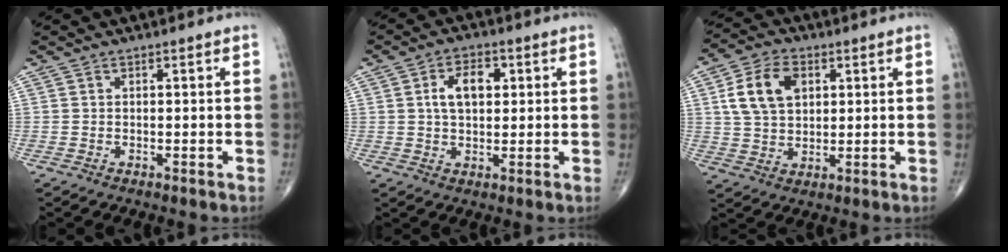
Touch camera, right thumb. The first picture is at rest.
{"total": 6.8, "force": [1.5, 4.1, 5.2], "torque": [-0.079, 0.006, 0.023]}
{"total": 10.3, "force": [2.9, 6.9, 7.1], "torque": [-0.119, 0.003, 0.054]}